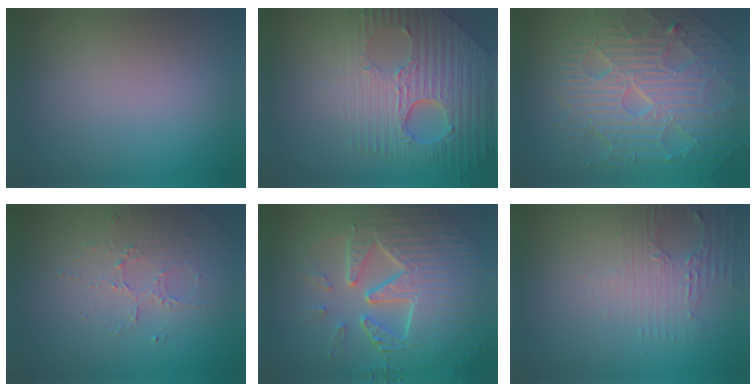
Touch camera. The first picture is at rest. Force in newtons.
{"total": 8.1, "press": 6.2, "slide": 5.3}
{"total": 10.7, "press": 7.0, "slide": 8.1}
{"total": 1.9, "press": 1.5, "slide": 1.1}
{"total": 9.7, "press": 6.6, "slide": 7.1}
{"total": 2.9, "press": 2.5, "slide": 1.5}